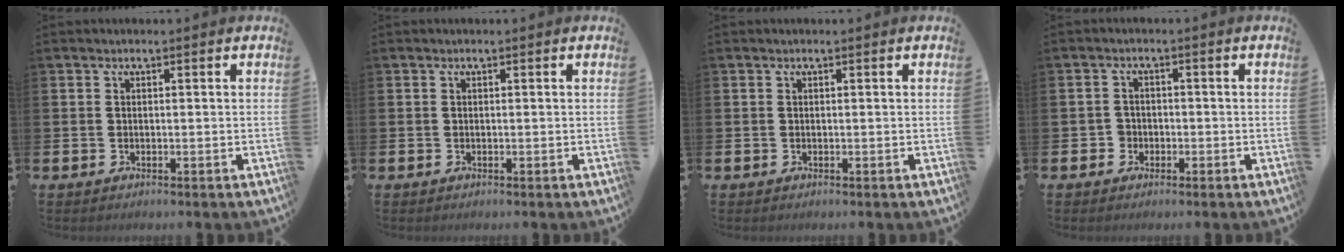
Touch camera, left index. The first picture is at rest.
{"total": 0.0}
{"total": 0.0}
{"total": 2.0, "force": [-1.0, 1.7, 0.0], "torque": [-0.001, 0.003, -0.026]}